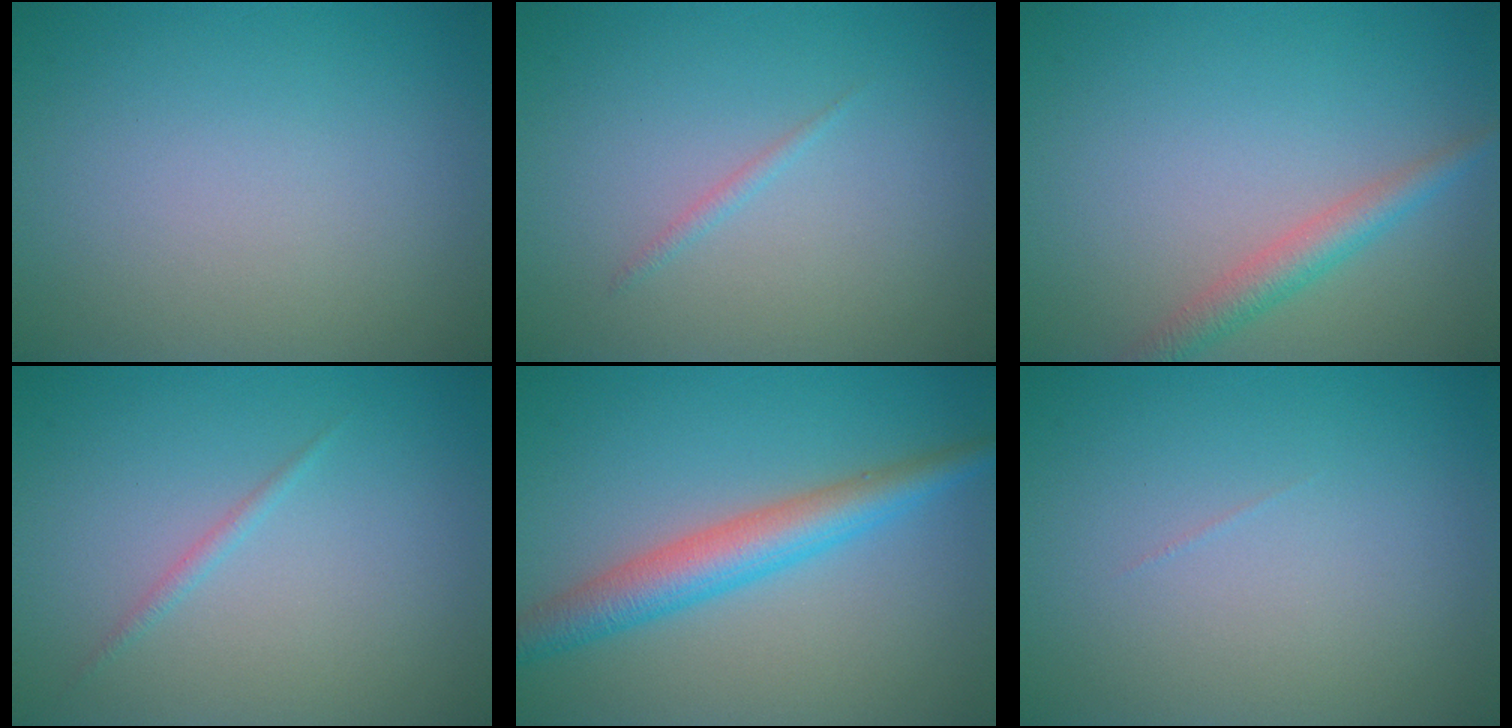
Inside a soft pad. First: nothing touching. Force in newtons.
{"total": 0.6, "press": 0.6, "slide": 0.0}
{"total": 2.5, "press": 2.5, "slide": 0.1}
{"total": 0.7, "press": 0.7, "slide": 0.1}
{"total": 4.7, "press": 4.7, "slide": 0.0}
{"total": 0.0}